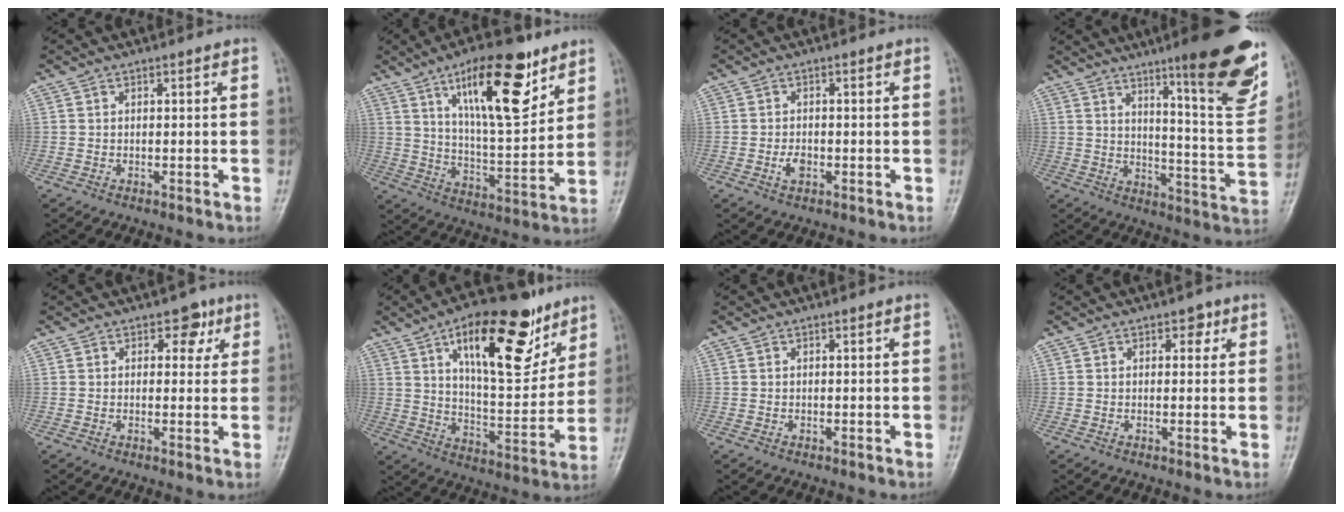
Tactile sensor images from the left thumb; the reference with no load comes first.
{"total": 18.4, "force": [10.2, 6.3, 14.0], "torque": [-0.191, -0.053, 0.170]}
{"total": 2.5, "force": [-0.8, 1.6, 1.8], "torque": [-0.029, 0.002, -0.016]}
{"total": 21.2, "force": [12.5, 3.4, 16.8], "torque": [-0.185, -0.068, 0.179]}
{"total": 4.0, "force": [1.9, 2.8, 2.1], "torque": [0.001, -0.005, 0.019]}
{"total": 22.4, "force": [11.8, 9.0, 16.8], "torque": [-0.211, -0.048, 0.192]}
{"total": 0.0}
{"total": 2.3, "force": [1.1, 1.6, 1.2], "torque": [0.003, -0.002, 0.010]}